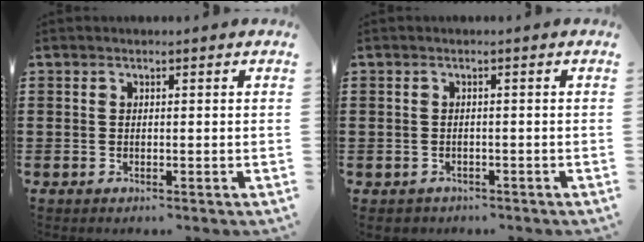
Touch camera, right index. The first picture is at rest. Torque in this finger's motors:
{"motor_torque": [-0.37, 0.35, -0.75, -0.21]}